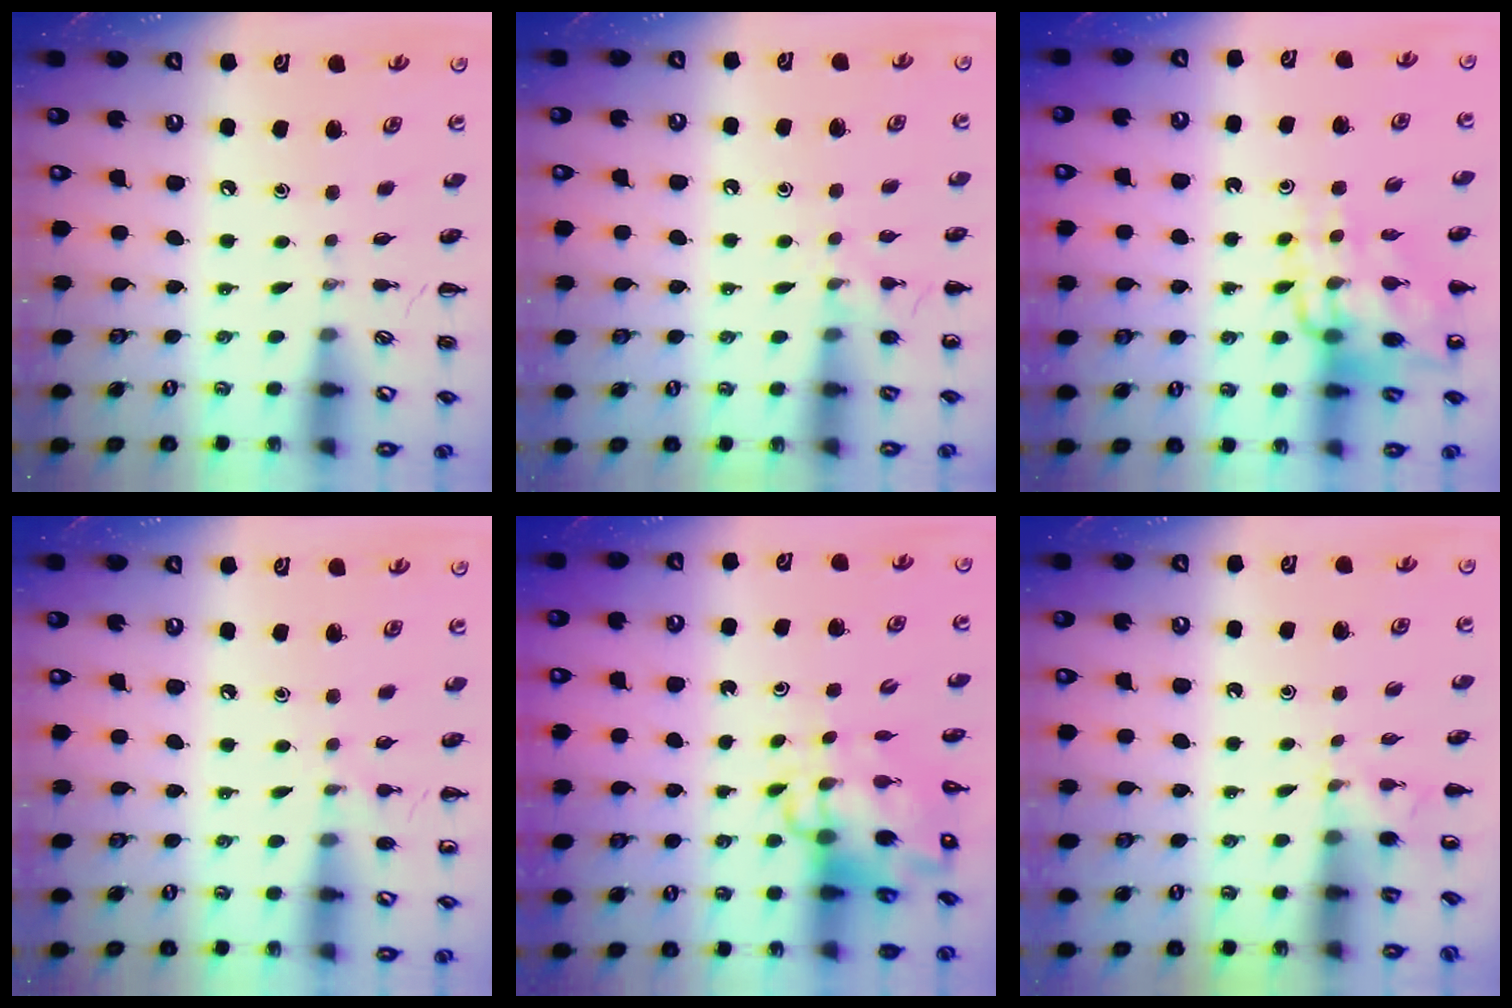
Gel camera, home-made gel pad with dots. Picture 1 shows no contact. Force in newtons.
{"total": 7.6, "press": 7.4, "slide": 1.9}
{"total": 13.6, "press": 13.2, "slide": 3.2}
{"total": 5.8, "press": 5.6, "slide": 1.5}
{"total": 9.6, "press": 9.2, "slide": 2.6}
{"total": 2.6, "press": 2.4, "slide": 1.0}